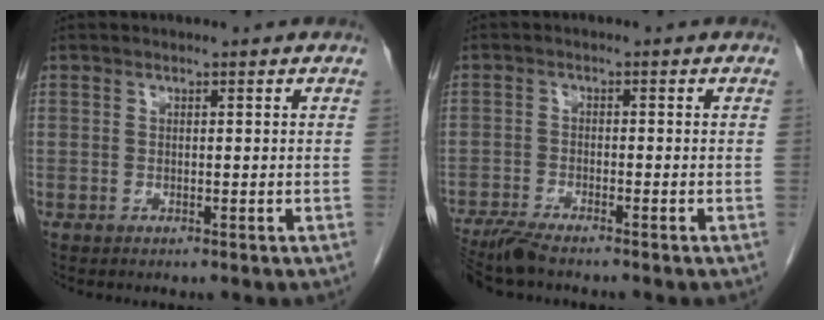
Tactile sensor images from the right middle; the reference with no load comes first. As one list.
[{"total": 5.0, "force": [-4.4, 0.2, 2.4], "torque": [-0.045, -0.017, -0.083]}]